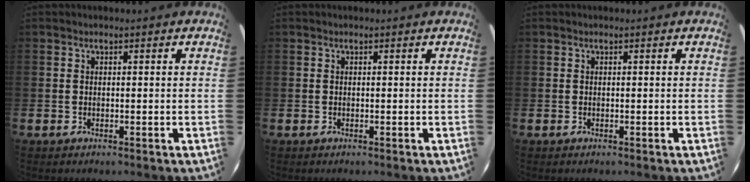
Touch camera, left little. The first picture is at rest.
{"total": 0.0}
{"total": 0.0}